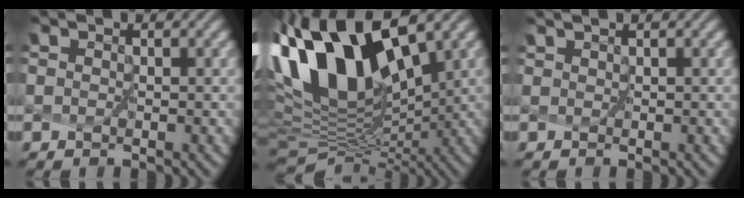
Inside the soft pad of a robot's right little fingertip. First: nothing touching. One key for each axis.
{"total": 15.1, "fx": 5.7, "fy": 7.5, "fz": 11.8, "tx": -0.217, "ty": 0.028, "tz": 0.107}
{"total": 0.5, "fx": 0.4, "fy": 0.2, "fz": 0.2, "tx": -0.006, "ty": 0.002, "tz": 0.007}